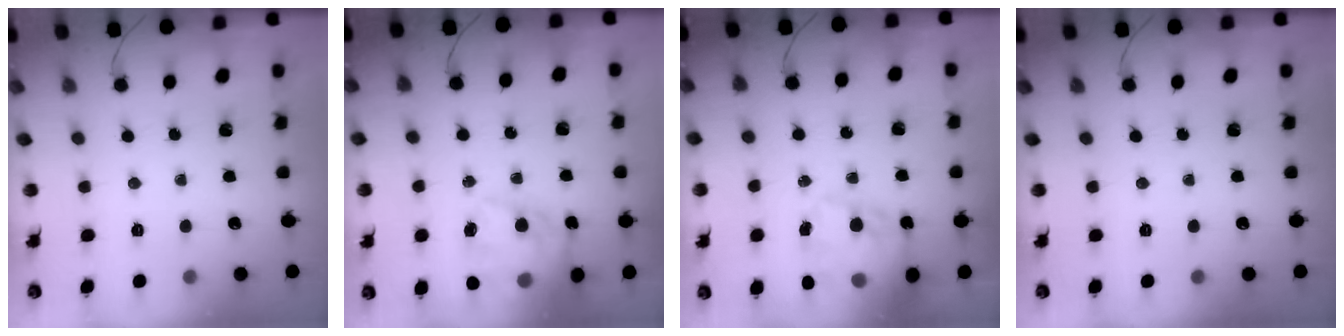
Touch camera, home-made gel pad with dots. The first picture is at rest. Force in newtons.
{"total": 18.2, "press": 17.8, "slide": 3.9}
{"total": 19.0, "press": 18.5, "slide": 4.4}
{"total": 0.0}